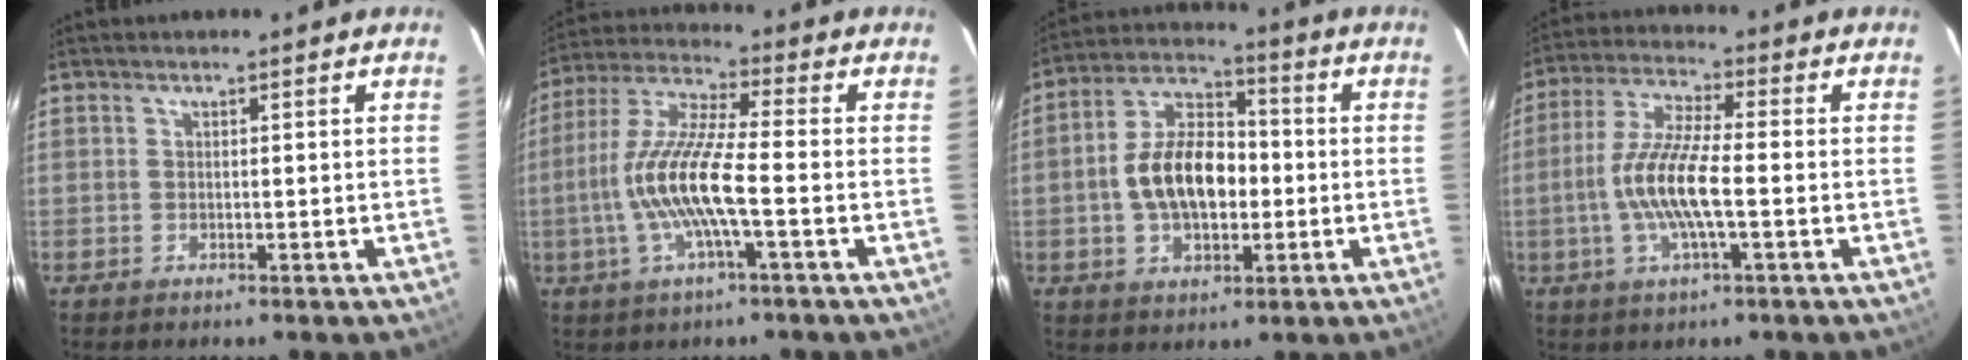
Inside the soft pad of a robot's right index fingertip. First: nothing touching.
{"total": 13.4, "force": [-3.0, 1.8, 12.9], "torque": [-0.264, 0.001, -0.060]}
{"total": 13.2, "force": [-1.5, 7.7, 10.6], "torque": [-0.199, 0.025, -0.024]}
{"total": 11.2, "force": [-2.2, 2.1, 10.8], "torque": [-0.224, 0.000, -0.044]}